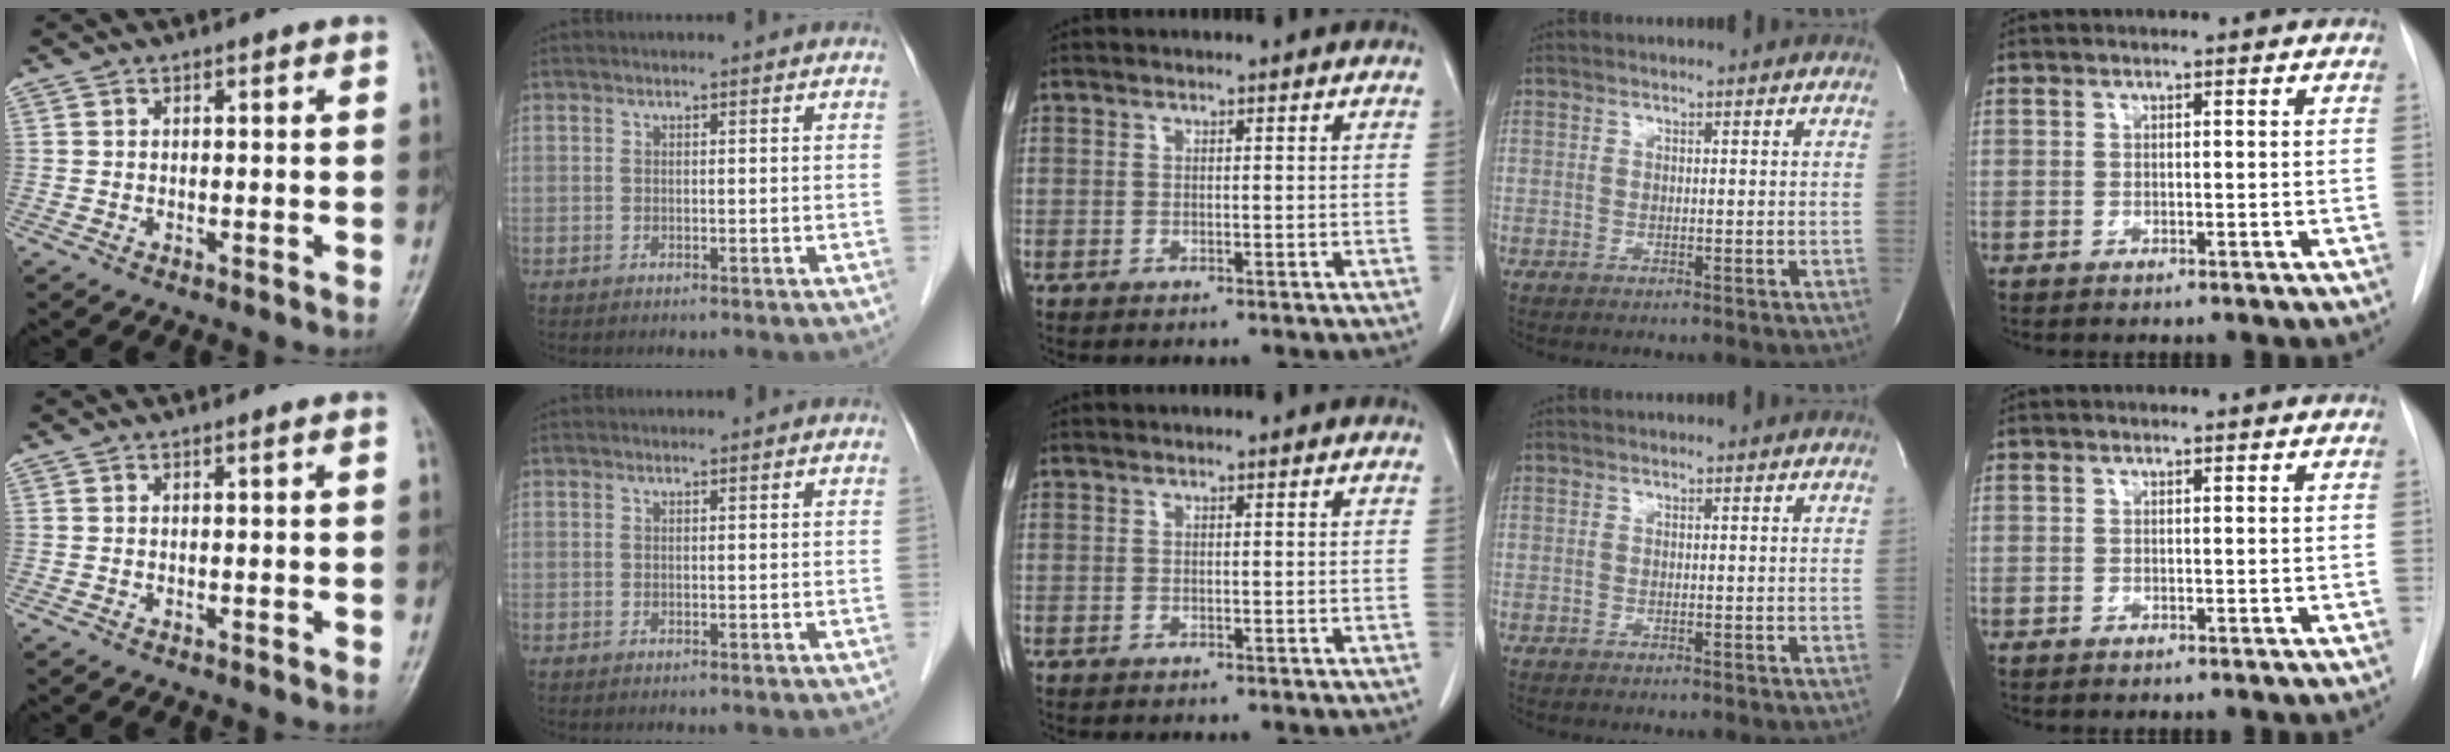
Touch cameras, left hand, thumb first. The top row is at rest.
{}